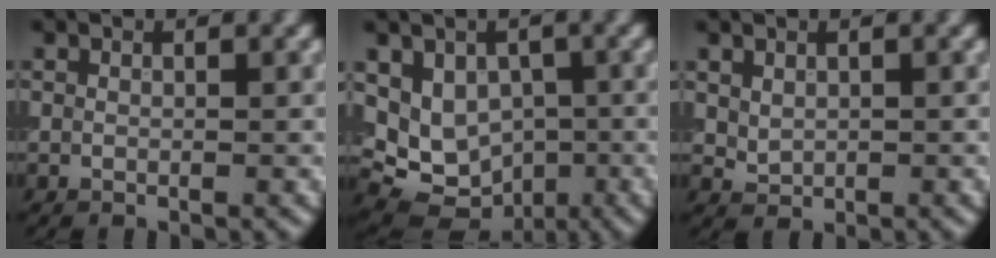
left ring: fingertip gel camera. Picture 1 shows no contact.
{"total": 8.2, "force": [0.3, 7.0, 4.3], "torque": [-0.063, -0.003, 0.003]}
{"total": 1.2, "force": [0.5, 0.9, 0.6], "torque": [-0.009, -0.003, 0.015]}